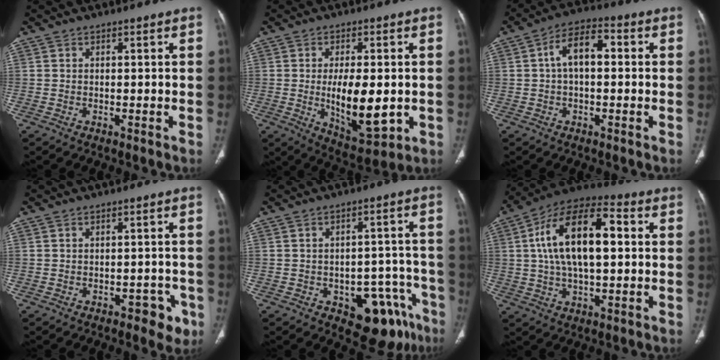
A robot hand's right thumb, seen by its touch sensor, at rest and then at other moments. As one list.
[{"total": 12.9, "force": [-1.4, 5.7, 11.5], "torque": [-0.167, -0.017, -0.009]}, {"total": 8.1, "force": [0.8, 4.4, 6.8], "torque": [-0.112, 0.028, 0.005]}, {"total": 4.5, "force": [-2.3, 2.6, 2.8], "torque": [-0.012, 0.014, -0.027]}, {"total": 13.0, "force": [-7.0, 7.3, 8.1], "torque": [-0.052, 0.052, -0.084]}, {"total": 18.2, "force": [2.5, 8.7, 15.7], "torque": [-0.272, 0.026, 0.036]}]